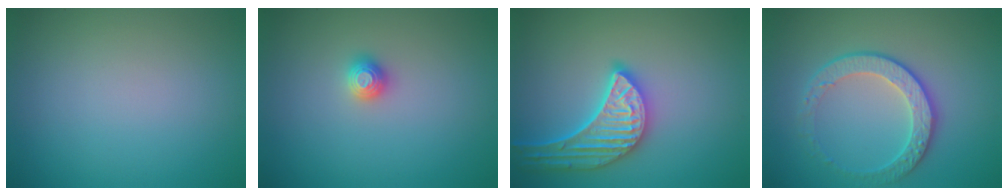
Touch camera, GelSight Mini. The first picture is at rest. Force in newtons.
{"total": 1.2, "press": 1.2, "slide": 0.2}
{"total": 5.2, "press": 4.7, "slide": 2.2}
{"total": 3.2, "press": 2.8, "slide": 1.6}